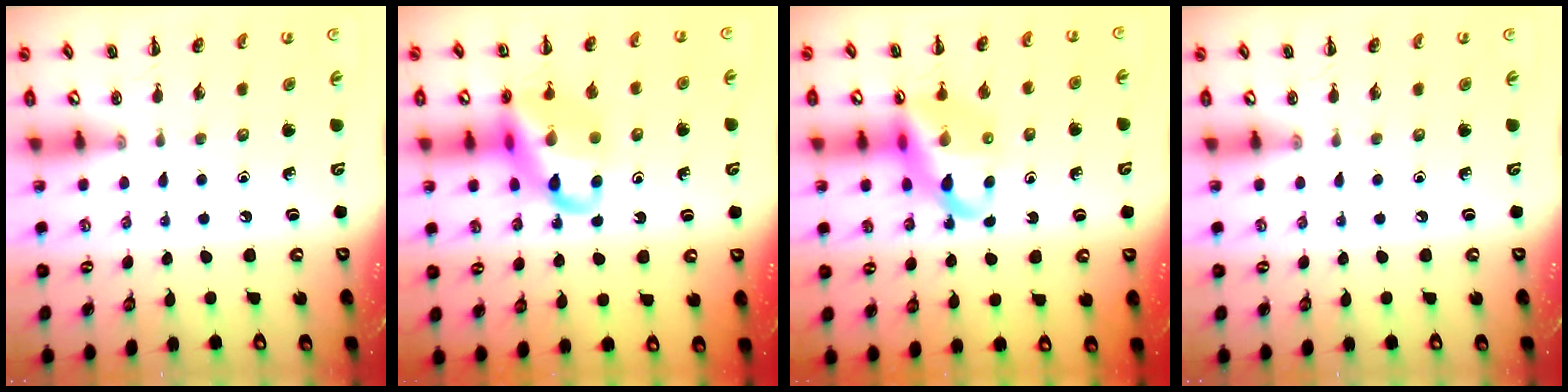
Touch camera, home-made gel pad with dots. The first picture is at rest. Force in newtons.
{"total": 15.8, "press": 15.6, "slide": 3.0}
{"total": 14.7, "press": 14.2, "slide": 3.9}
{"total": 0.0}